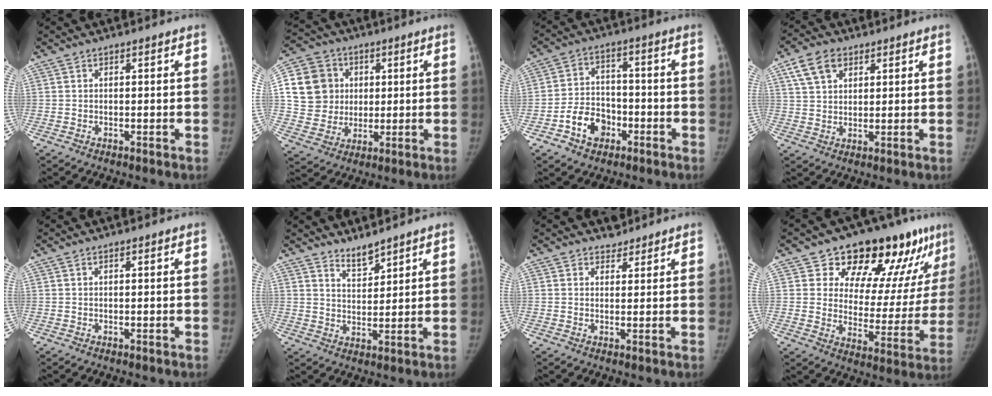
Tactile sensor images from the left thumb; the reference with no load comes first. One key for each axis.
{"total": 14.2, "fx": 2.7, "fy": 13.1, "fz": 4.8, "tx": -0.069, "ty": 0.011, "tz": 0.050}
{"total": 8.7, "fx": -4.1, "fy": 6.5, "fz": 4.0, "tx": -0.043, "ty": 0.031, "tz": -0.073}
{"total": 7.0, "fx": 3.5, "fy": 4.8, "fz": 3.8, "tx": -0.051, "ty": -0.005, "tz": 0.066}
{"total": 0.0}
{"total": 3.9, "fx": 3.7, "fy": 0.8, "fz": 1.2, "tx": -0.010, "ty": -0.036, "tz": 0.070}
{"total": 2.1, "fx": 1.7, "fy": 1.3, "fz": -0.3, "tx": 0.022, "ty": -0.012, "tz": 0.017}
{"total": 20.5, "fx": 13.3, "fy": 9.8, "fz": 12.1, "tx": -0.108, "ty": -0.061, "tz": 0.181}